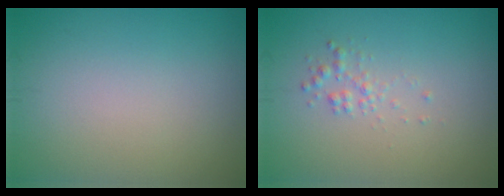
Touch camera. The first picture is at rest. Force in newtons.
{"total": 1.2, "press": 1.2, "slide": 0.0}